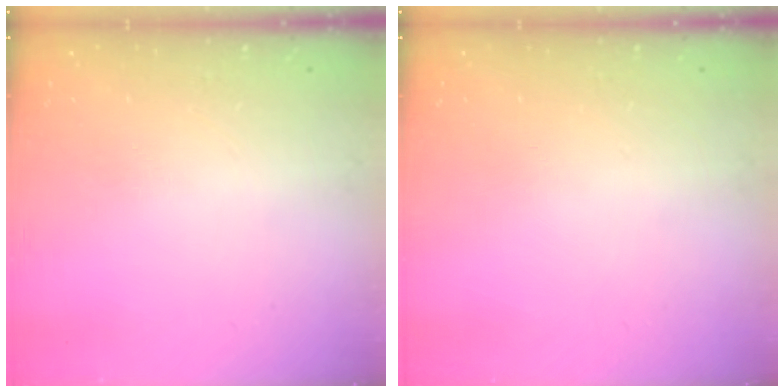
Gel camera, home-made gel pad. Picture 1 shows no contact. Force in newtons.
{"total": 0.0}